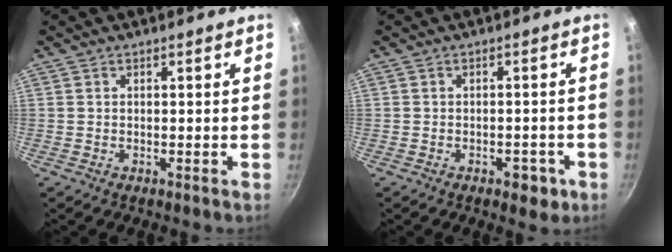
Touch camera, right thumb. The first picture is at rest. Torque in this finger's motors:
{"motor_torque": [-0.13, -0.03, -0.20, 0.10, 0.01]}